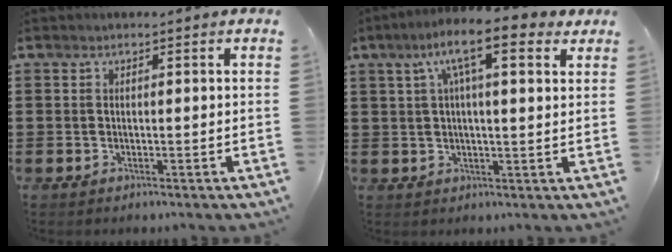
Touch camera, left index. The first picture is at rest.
{"total": 10.1, "force": [5.3, 2.4, 8.3], "torque": [-0.157, -0.001, 0.085]}